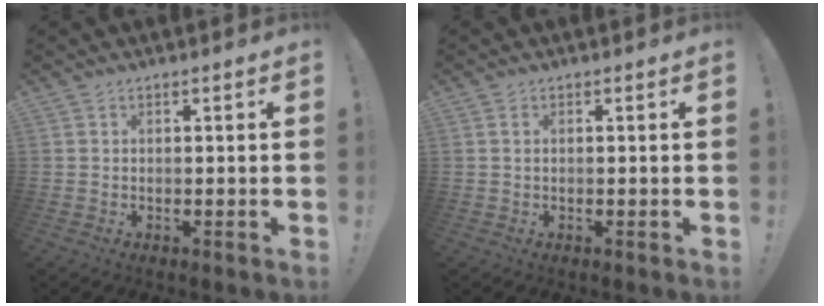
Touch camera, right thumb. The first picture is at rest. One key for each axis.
{"total": 0.8, "fx": 0.4, "fy": 0.3, "fz": 0.6, "tx": -0.016, "ty": 0.003, "tz": 0.007}